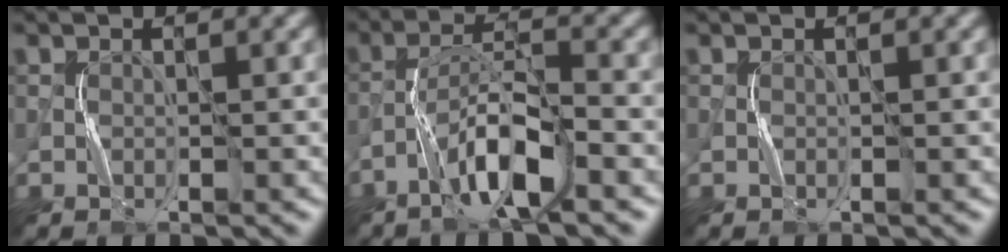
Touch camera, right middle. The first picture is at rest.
{"total": 5.6, "force": [-3.3, 0.8, 4.5], "torque": [-0.084, 0.016, -0.063]}
{"total": 0.0}